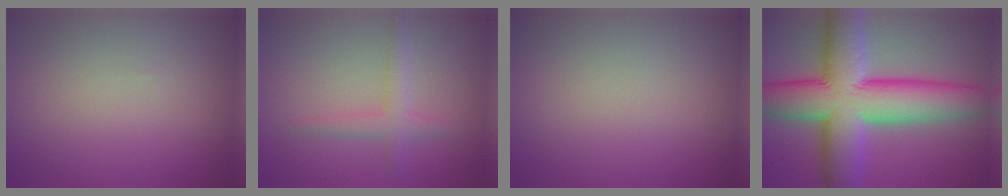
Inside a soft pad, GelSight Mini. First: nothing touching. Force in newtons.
{"total": 2.2, "press": 2.2, "slide": 0.0}
{"total": 0.0}
{"total": 13.9, "press": 13.9, "slide": 0.3}